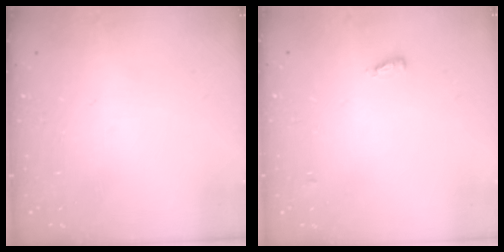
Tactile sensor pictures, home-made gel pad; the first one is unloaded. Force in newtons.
{"total": 3.4, "press": 3.2, "slide": 1.2}